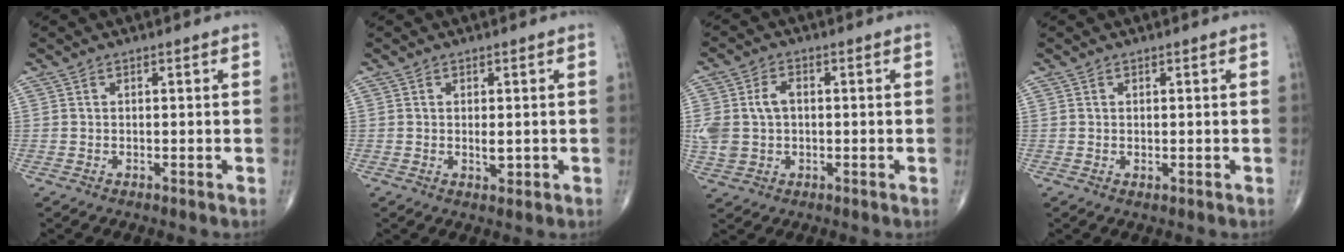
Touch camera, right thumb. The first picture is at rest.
{"total": 2.0, "force": [-0.1, 0.9, 1.7], "torque": [-0.028, -0.005, 0.001]}
{"total": 8.7, "force": [0.4, 6.3, 6.0], "torque": [-0.134, 0.016, 0.016]}
{"total": 0.5, "force": [0.0, 0.3, 0.4], "torque": [-0.009, -0.003, 0.003]}